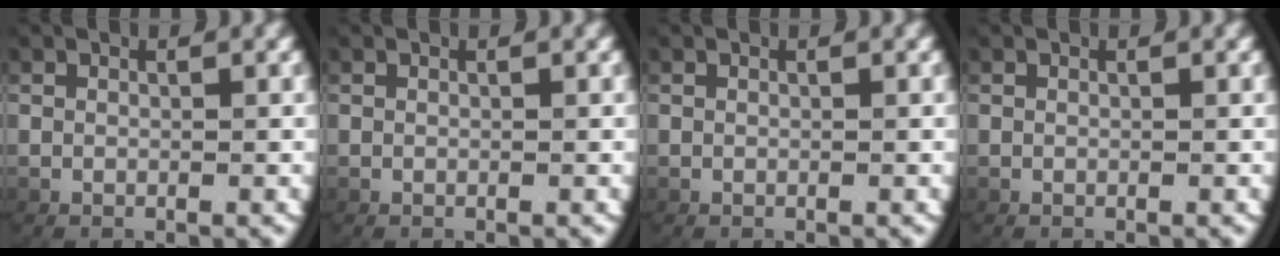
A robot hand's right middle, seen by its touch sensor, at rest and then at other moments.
{"total": 0.0}
{"total": 0.0}
{"total": 0.0}